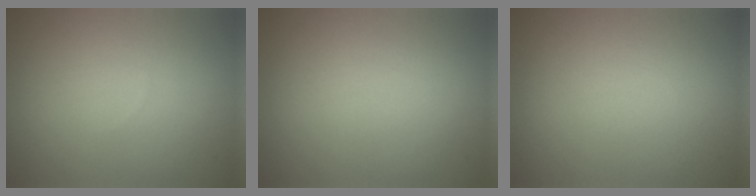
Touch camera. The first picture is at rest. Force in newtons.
{"total": 0.0}
{"total": 0.0}